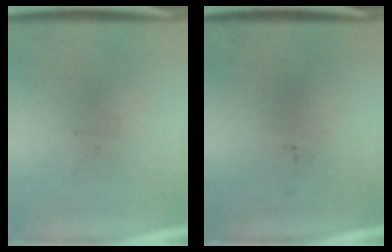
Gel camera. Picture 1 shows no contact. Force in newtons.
{"total": 0.0}